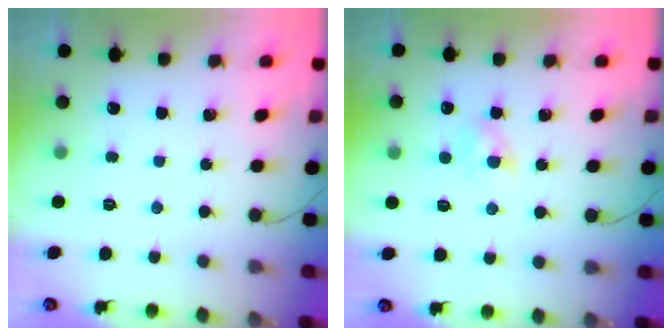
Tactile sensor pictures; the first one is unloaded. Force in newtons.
{"total": 2.2, "press": 2.0, "slide": 1.1}